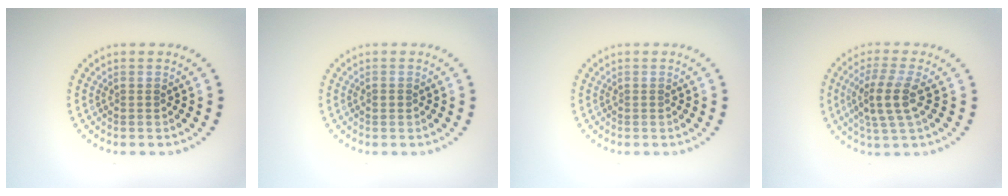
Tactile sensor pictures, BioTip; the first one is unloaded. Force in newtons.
{"total": 0.8, "press": 0.8, "slide": 0.1}
{"total": 0.0}
{"total": 3.8, "press": 3.3, "slide": 2.0}